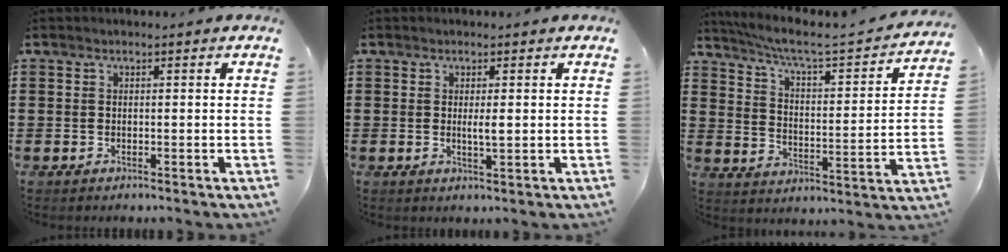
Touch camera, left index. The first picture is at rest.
{"total": 2.0, "force": [0.2, 0.3, 2.0], "torque": [-0.039, -0.003, 0.003]}
{"total": 4.8, "force": [3.8, 0.2, 2.9], "torque": [-0.075, -0.032, 0.054]}